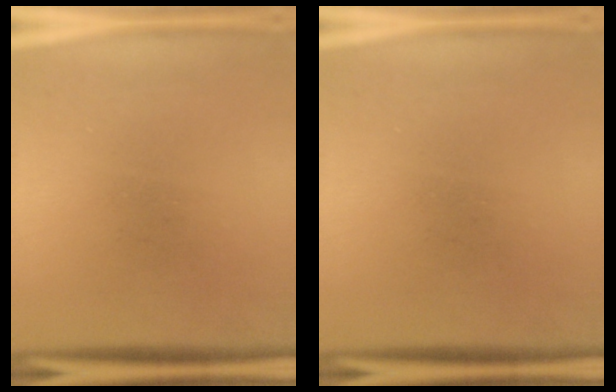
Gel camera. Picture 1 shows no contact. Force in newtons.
{"total": 0.0}